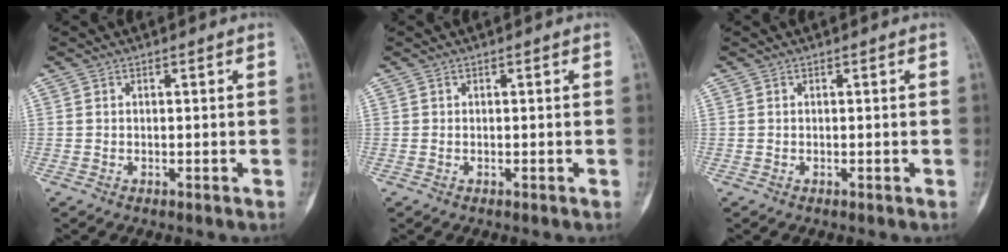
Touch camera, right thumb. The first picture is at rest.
{"total": 0.0}
{"total": 0.0}